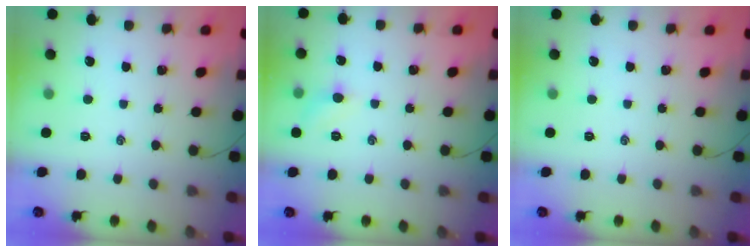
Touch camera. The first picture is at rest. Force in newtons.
{"total": 5.1, "press": 4.8, "slide": 1.7}
{"total": 0.0}